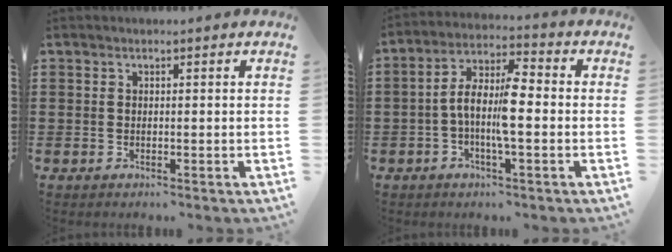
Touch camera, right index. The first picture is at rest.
{"total": 8.1, "force": [-1.3, 2.3, 7.6], "torque": [-0.161, -0.004, -0.028]}